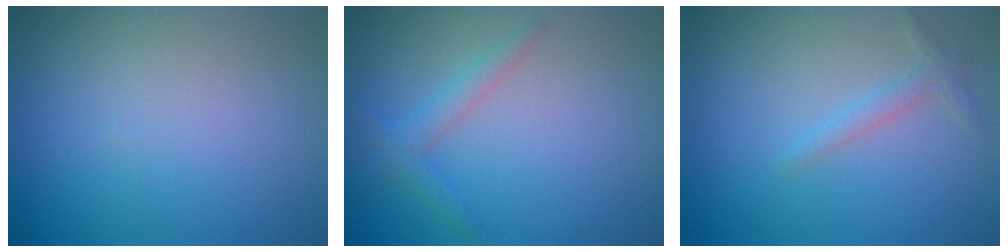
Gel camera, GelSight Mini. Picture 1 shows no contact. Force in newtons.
{"total": 1.9, "press": 1.9, "slide": 0.0}
{"total": 1.4, "press": 1.4, "slide": 0.1}